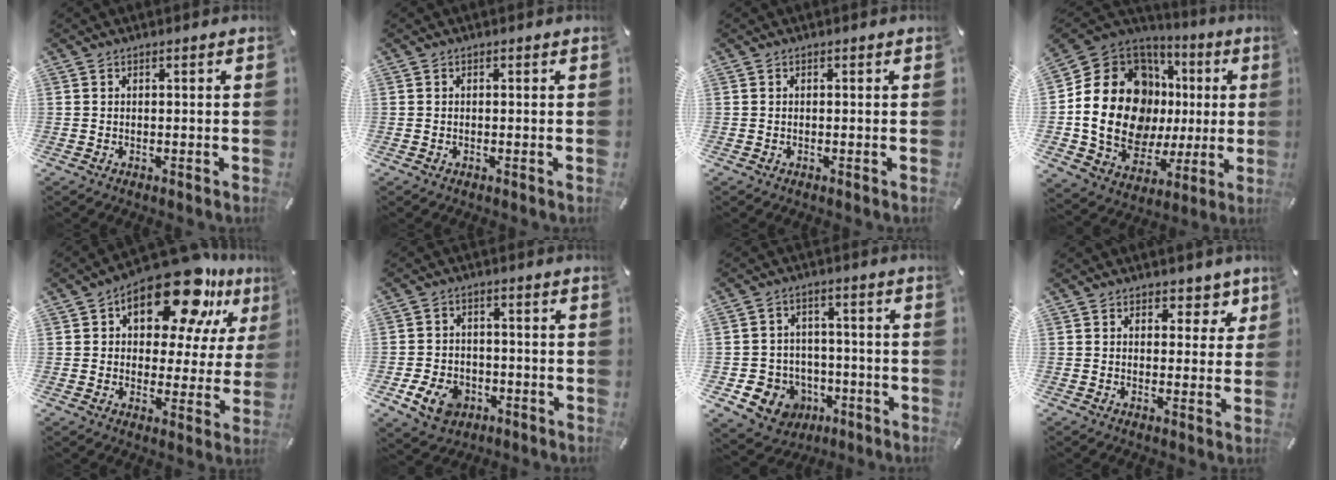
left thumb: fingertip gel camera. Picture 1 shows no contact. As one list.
[{"total": 0.0}, {"total": 0.0}, {"total": 22.7, "force": [1.8, 17.4, 14.5], "torque": [-0.273, -0.032, 0.051]}, {"total": 19.0, "force": [12.3, 8.7, 11.7], "torque": [-0.176, -0.078, 0.205]}, {"total": 8.2, "force": [-3.4, 6.4, 3.9], "torque": [-0.086, 0.017, -0.063]}, {"total": 9.4, "force": [-3.4, 8.5, 1.9], "torque": [-0.034, 0.028, -0.051]}, {"total": 5.4, "force": [2.9, 3.9, 2.3], "torque": [0.000, -0.021, 0.042]}]